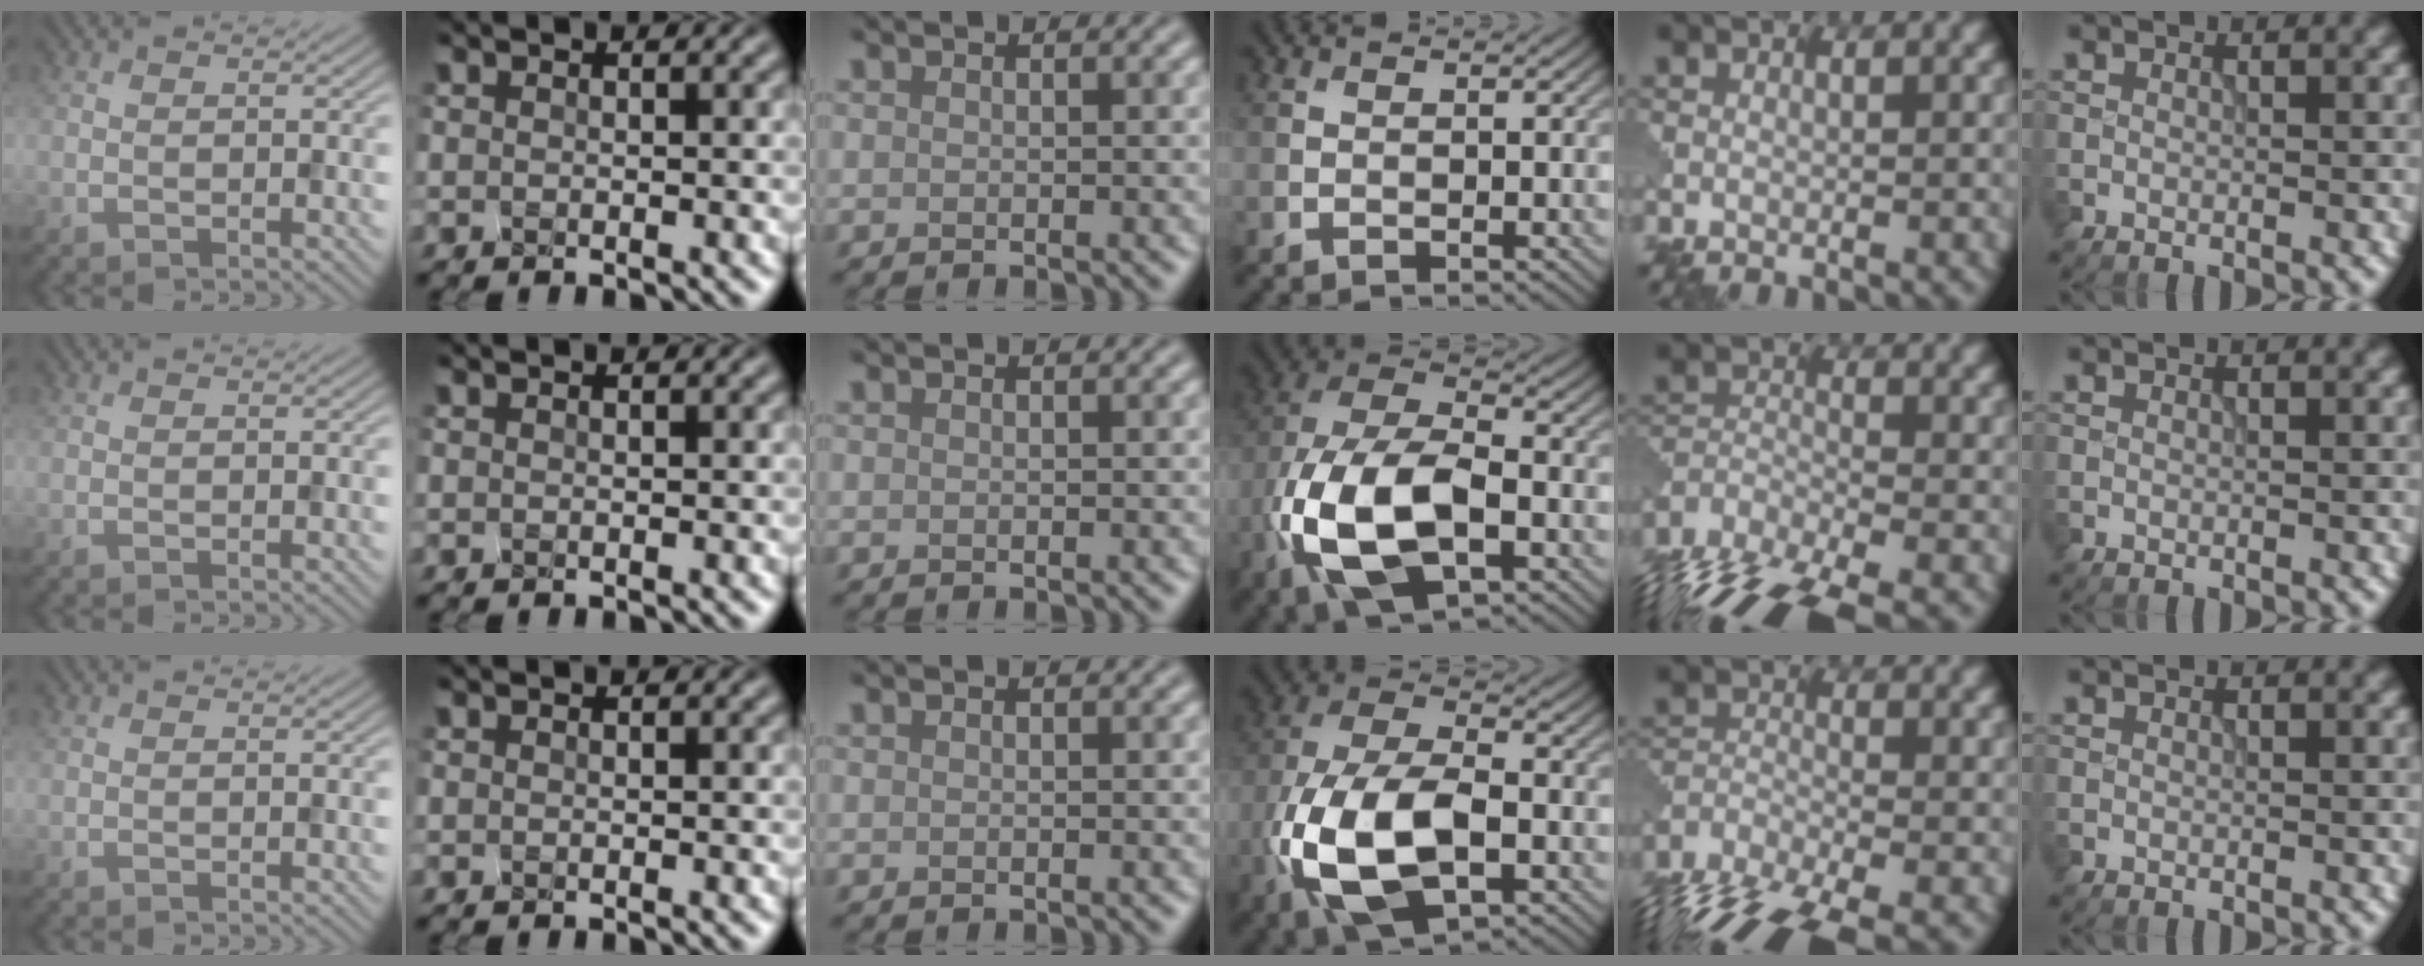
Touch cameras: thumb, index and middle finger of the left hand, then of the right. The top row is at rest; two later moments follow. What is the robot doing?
{"motion": "squeeze", "object": "clothespin"}